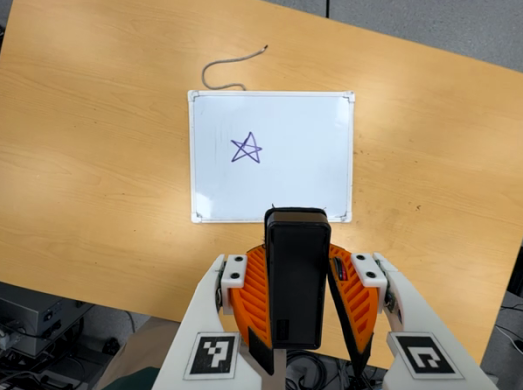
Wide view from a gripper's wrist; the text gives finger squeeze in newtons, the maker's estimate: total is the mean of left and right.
{"total": 6.4, "left": 5.0, "right": 7.8}